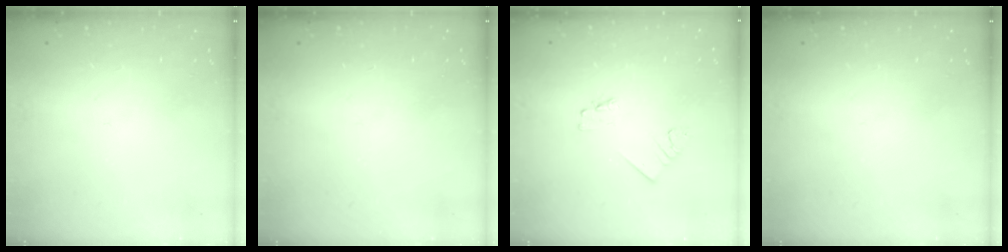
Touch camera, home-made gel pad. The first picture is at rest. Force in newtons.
{"total": 0.0}
{"total": 2.1, "press": 2.1, "slide": 0.2}
{"total": 0.0}